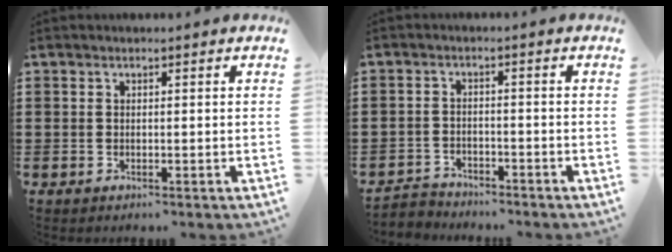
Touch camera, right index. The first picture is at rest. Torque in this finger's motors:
{"motor_torque": [-0.39, 0.14, -1.05, -0.21]}